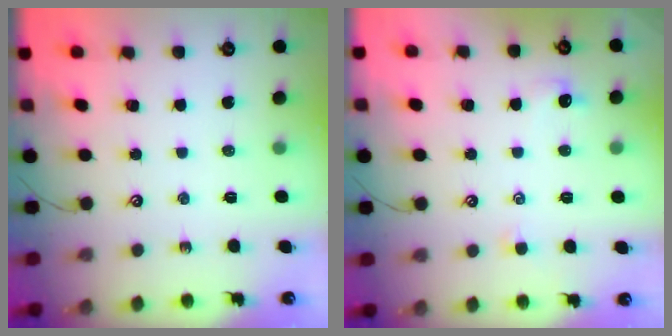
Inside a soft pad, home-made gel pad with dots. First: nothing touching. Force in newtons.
{"total": 1.0, "press": 0.8, "slide": 0.6}